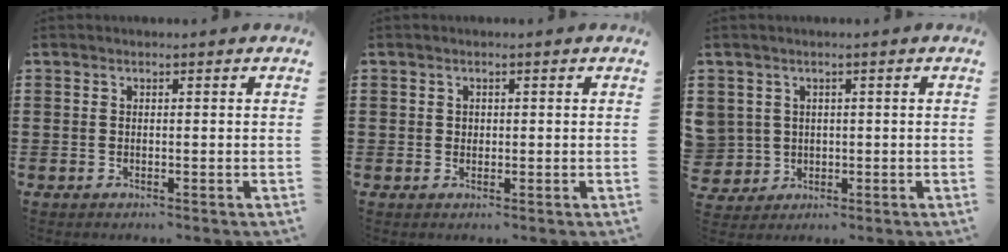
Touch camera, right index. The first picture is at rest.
{"total": 0.7, "force": [0.3, 0.6, 0.2], "torque": [-0.006, 0.003, 0.007]}
{"total": 3.3, "force": [0.6, 3.2, -0.3], "torque": [-0.011, 0.012, 0.010]}